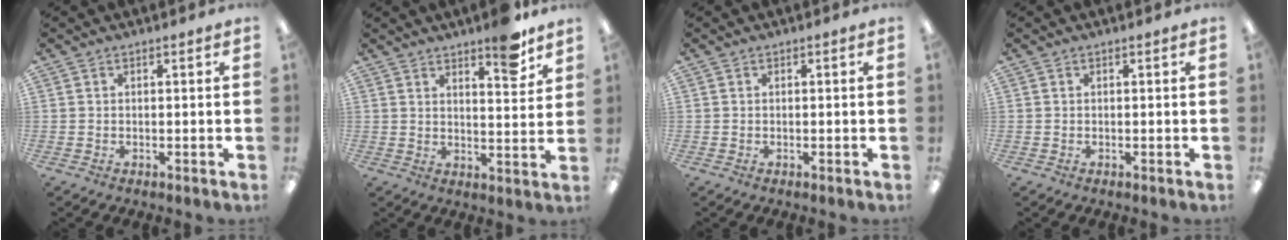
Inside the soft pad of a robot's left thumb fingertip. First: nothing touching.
{"total": 7.7, "force": [6.1, 1.7, 4.4], "torque": [-0.046, -0.043, 0.097]}
{"total": 0.0}
{"total": 0.0}